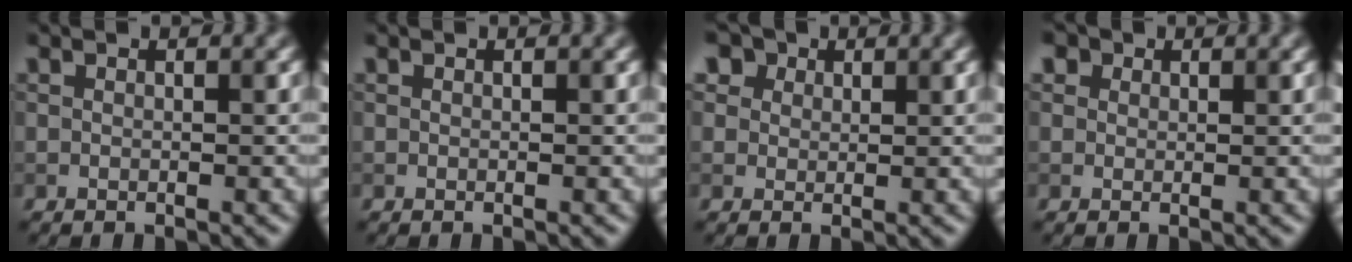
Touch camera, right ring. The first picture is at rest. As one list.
[{"total": 0.0}, {"total": 5.7, "force": [3.4, 3.8, 2.5], "torque": [-0.060, 0.013, 0.039]}, {"total": 2.6, "force": [1.6, 1.8, 1.1], "torque": [-0.019, 0.011, 0.001]}]